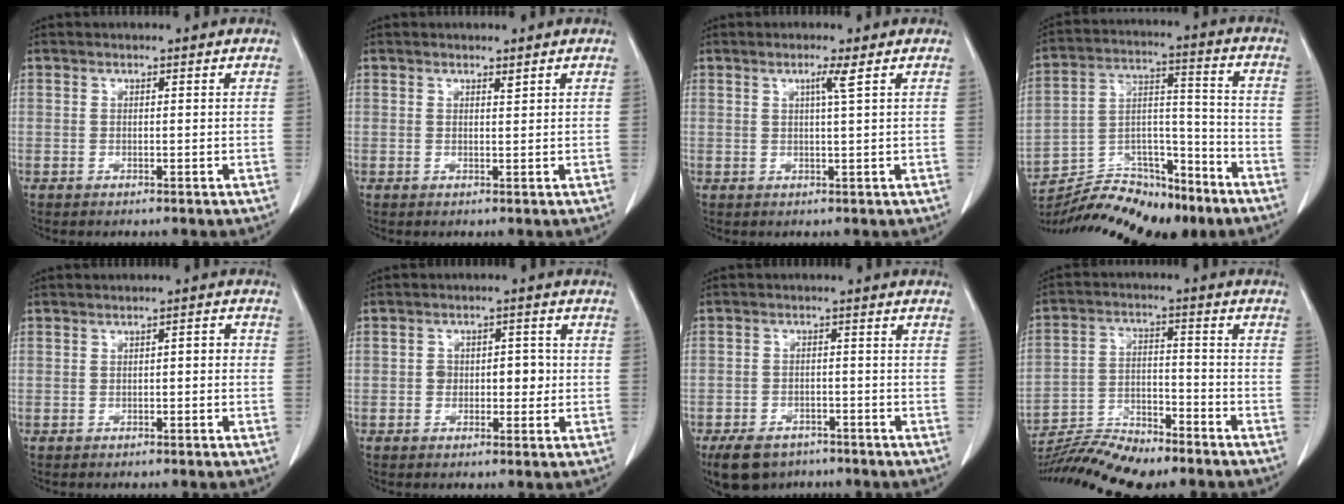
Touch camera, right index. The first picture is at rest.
{"total": 0.7, "force": [0.6, 0.0, 0.3], "torque": [-0.010, -0.006, 0.009]}
{"total": 2.2, "force": [1.0, -0.6, 1.9], "torque": [-0.036, -0.002, 0.020]}
{"total": 18.6, "force": [-15.9, 5.2, 8.2], "torque": [-0.155, 0.019, -0.267]}
{"total": 1.7, "force": [-0.2, 0.7, 1.5], "torque": [-0.023, 0.007, -0.001]}
{"total": 4.4, "force": [-0.3, 2.7, 3.4], "torque": [-0.046, 0.016, 0.000]}
{"total": 8.4, "force": [-6.2, 4.6, 3.2], "torque": [-0.054, -0.002, -0.092]}
{"total": 13.6, "force": [-12.2, 2.0, 5.5], "torque": [-0.088, -0.001, -0.204]}